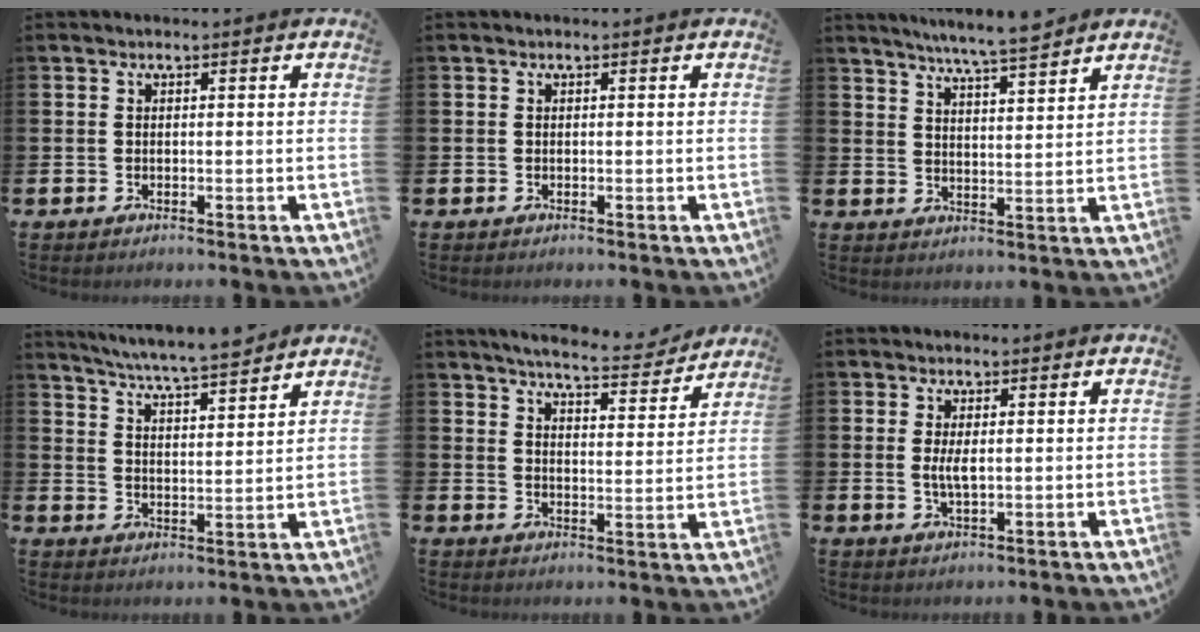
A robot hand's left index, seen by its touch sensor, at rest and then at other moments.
{"total": 0.0}
{"total": 6.1, "force": [5.9, -0.5, 1.6], "torque": [-0.043, -0.034, 0.103]}
{"total": 6.5, "force": [6.2, -0.2, 1.6], "torque": [-0.045, -0.041, 0.108]}
{"total": 6.1, "force": [5.8, 0.5, 1.8], "torque": [-0.041, -0.038, 0.096]}
{"total": 2.6, "force": [0.4, 0.9, 2.4], "torque": [-0.044, 0.002, 0.004]}